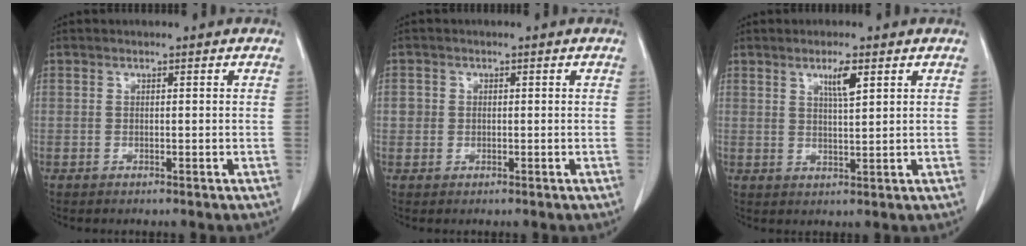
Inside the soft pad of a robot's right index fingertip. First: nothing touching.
{"total": 1.8, "force": [0.1, 1.7, 0.4], "torque": [-0.001, 0.005, 0.001]}
{"total": 3.6, "force": [1.9, 0.3, 3.1], "torque": [-0.055, -0.004, 0.034]}